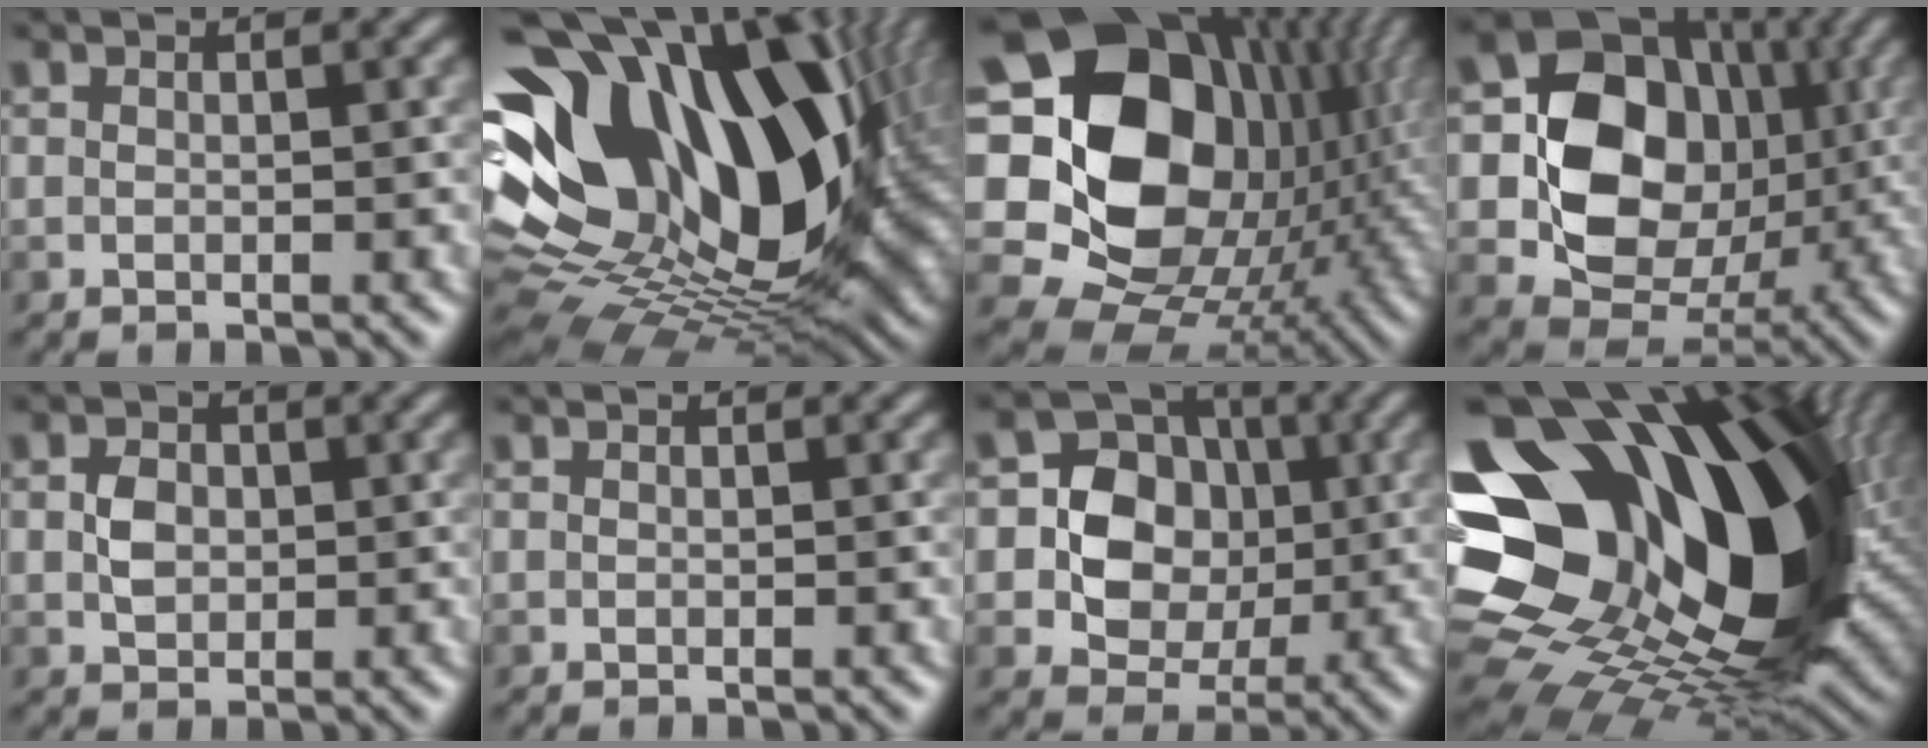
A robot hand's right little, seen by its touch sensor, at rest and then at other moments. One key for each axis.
{"total": 18.8, "fx": 1.5, "fy": 12.5, "fz": 13.9, "tx": -0.269, "ty": 0.009, "tz": 0.033}
{"total": 19.9, "fx": 1.9, "fy": 15.7, "fz": 12.1, "tx": -0.250, "ty": 0.008, "tz": 0.053}
{"total": 11.3, "fx": -0.2, "fy": 9.5, "fz": 6.1, "tx": -0.100, "ty": -0.011, "tz": -0.010}
{"total": 2.1, "fx": -0.9, "fy": 1.6, "fz": 1.1, "tx": -0.026, "ty": 0.000, "tz": -0.018}
{"total": 0.0}
{"total": 6.7, "fx": -0.9, "fy": 5.8, "fz": 3.3, "tx": -0.044, "ty": -0.006, "tz": -0.028}
{"total": 20.2, "fx": 0.6, "fy": 12.7, "fz": 15.7, "tx": -0.294, "ty": -0.035, "tz": 0.025}